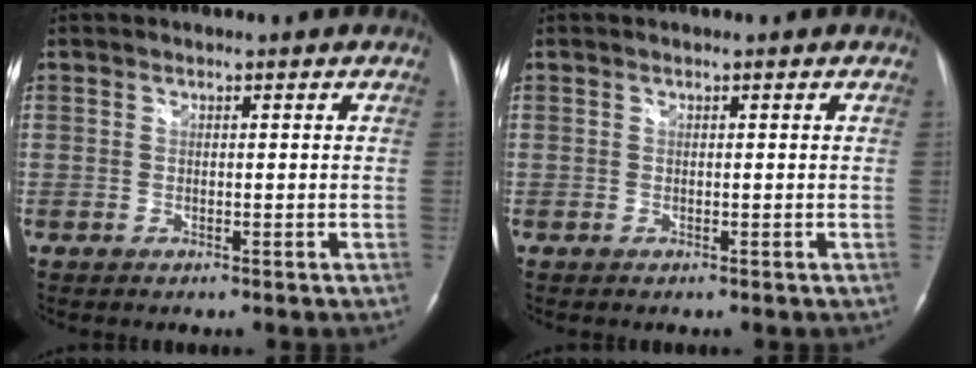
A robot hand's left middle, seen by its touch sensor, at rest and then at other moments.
{"total": 0.0}